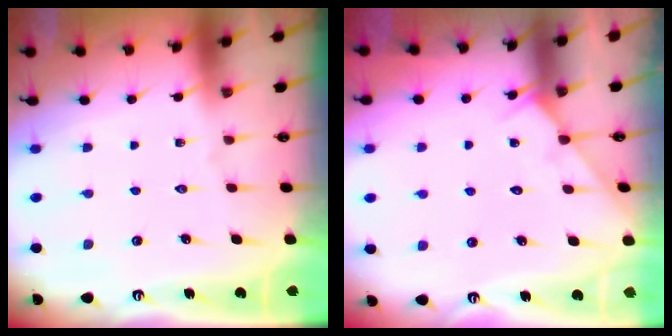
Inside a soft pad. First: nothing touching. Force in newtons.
{"total": 5.6, "press": 5.6, "slide": 0.6}